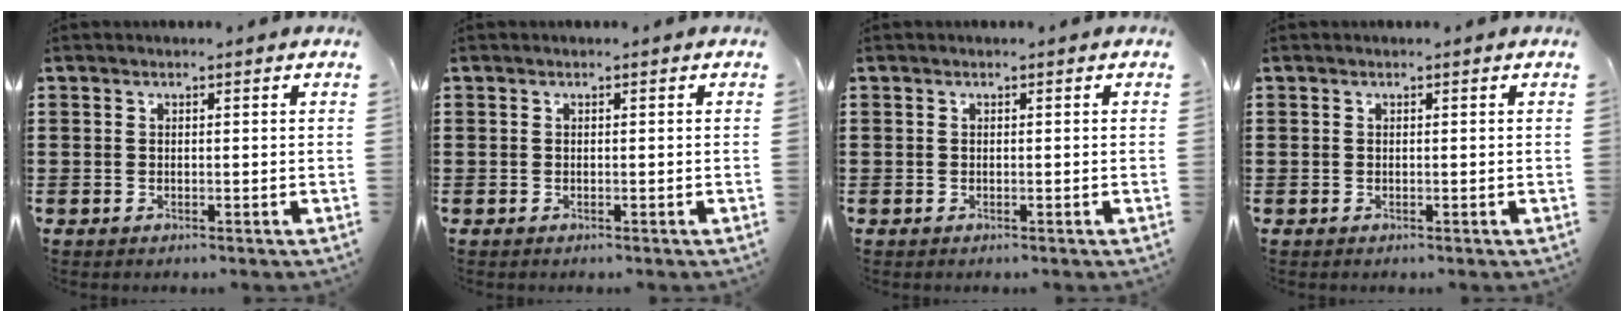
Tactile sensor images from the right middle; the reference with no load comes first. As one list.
[{"total": 0.0}, {"total": 0.0}, {"total": 0.0}]